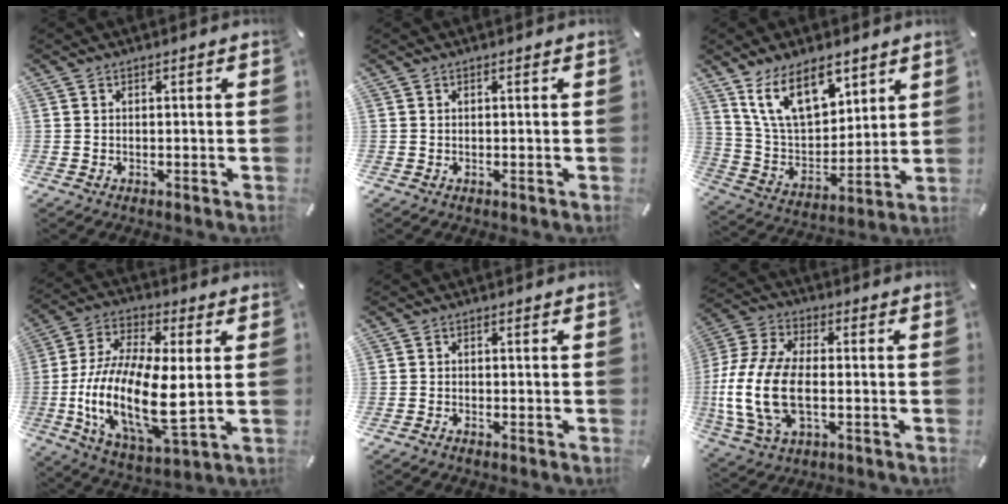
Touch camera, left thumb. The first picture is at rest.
{"total": 0.0}
{"total": 16.0, "force": [9.8, 8.9, 9.0], "torque": [-0.187, -0.039, 0.181]}
{"total": 18.9, "force": [-1.2, 8.8, 16.7], "torque": [-0.358, -0.023, -0.016]}
{"total": 0.8, "force": [-0.8, 0.0, 0.0], "torque": [-0.002, 0.001, -0.016]}
{"total": 15.7, "force": [-2.7, 9.4, 12.2], "torque": [-0.273, -0.003, -0.050]}